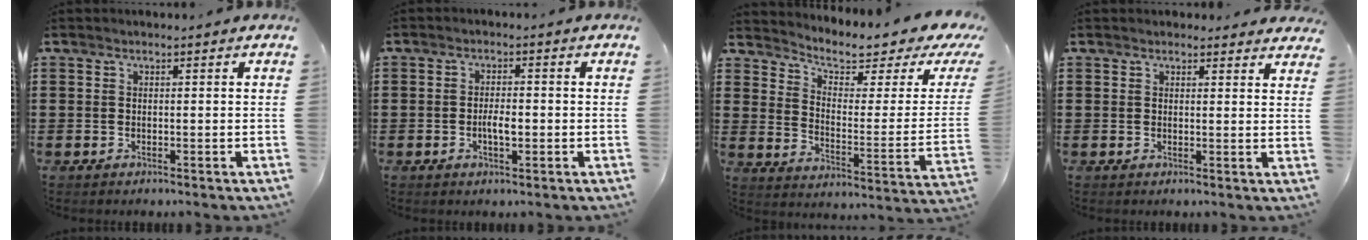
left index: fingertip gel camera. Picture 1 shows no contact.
{"total": 3.0, "force": [-0.6, 1.1, 2.7], "torque": [-0.051, 0.003, -0.012]}
{"total": 4.8, "force": [3.5, 1.5, 3.0], "torque": [-0.070, -0.030, 0.052]}
{"total": 1.8, "force": [1.7, 0.5, 0.1], "torque": [0.000, -0.002, 0.032]}